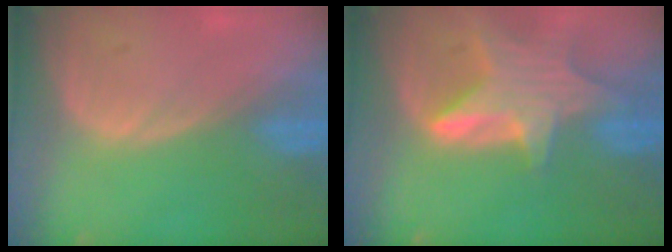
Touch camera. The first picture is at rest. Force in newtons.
{"total": 8.1, "press": 7.3, "slide": 3.6}